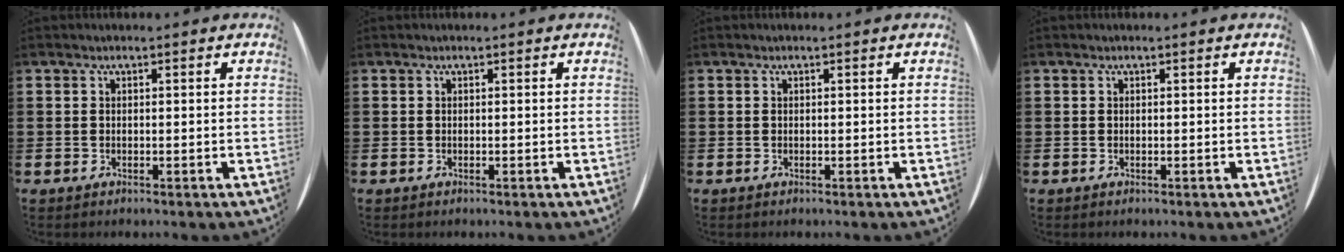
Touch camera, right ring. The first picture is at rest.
{"total": 0.0}
{"total": 0.0}
{"total": 0.0}